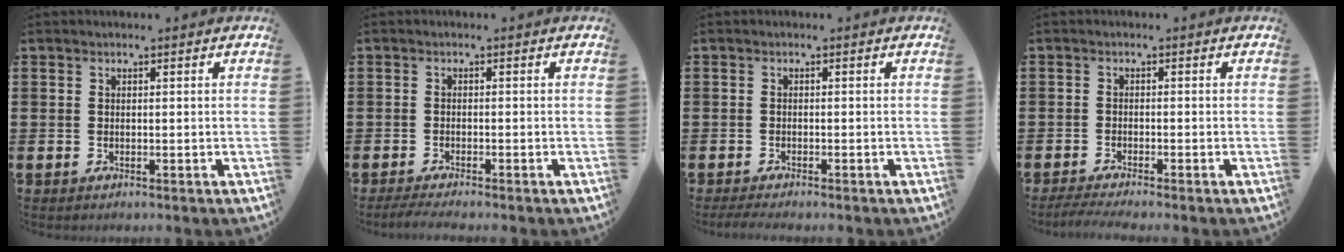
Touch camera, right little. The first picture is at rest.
{"total": 1.3, "force": [-1.1, 0.0, 0.7], "torque": [-0.011, -0.001, -0.020]}
{"total": 1.0, "force": [-0.8, 0.1, 0.6], "torque": [-0.010, -0.001, -0.016]}
{"total": 1.4, "force": [-1.1, 0.0, 0.9], "torque": [-0.014, 0.000, -0.021]}